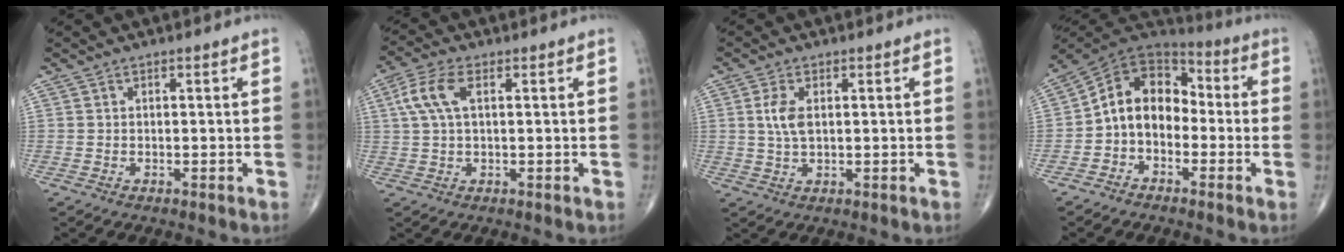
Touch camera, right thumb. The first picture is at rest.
{"total": 6.8, "force": [1.9, 3.1, 5.8], "torque": [-0.140, 0.018, 0.038]}
{"total": 4.5, "force": [0.9, 2.3, 3.7], "torque": [-0.082, -0.001, 0.018]}
{"total": 11.8, "force": [-2.0, 8.9, 7.6], "torque": [-0.098, 0.057, -0.052]}